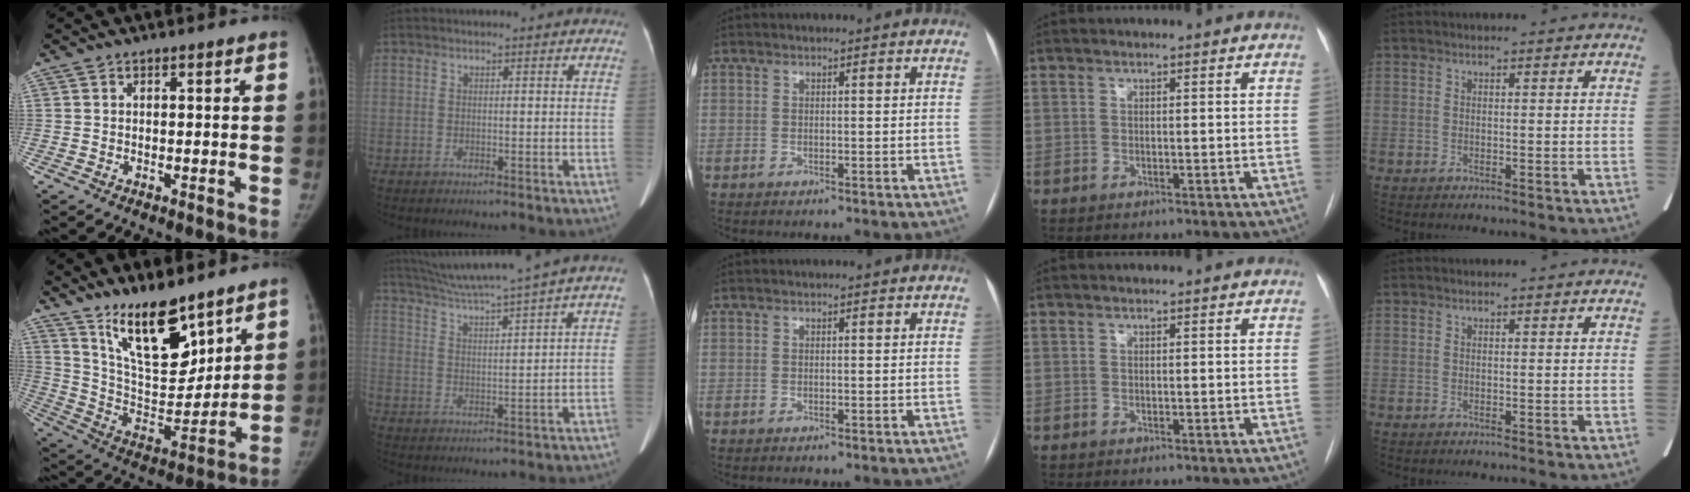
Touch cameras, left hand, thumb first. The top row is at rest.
{"thumb": {"total": 17.6, "force": [12.3, 6.4, 10.8], "torque": [-0.132, -0.087, 0.228]}, "index": {"total": 13.5, "force": [11.7, -2.5, 6.2], "torque": [-0.113, -0.006, 0.182]}}